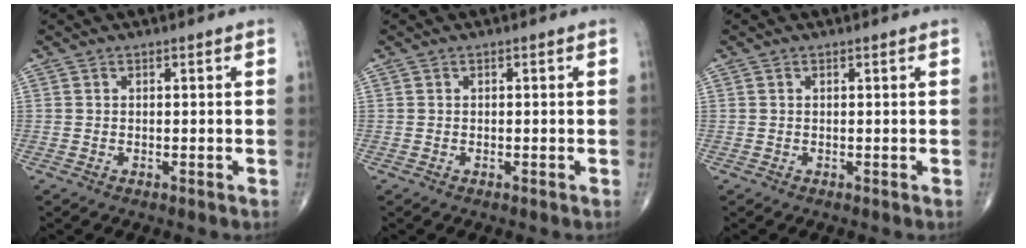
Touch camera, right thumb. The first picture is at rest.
{"total": 0.0}
{"total": 0.0}